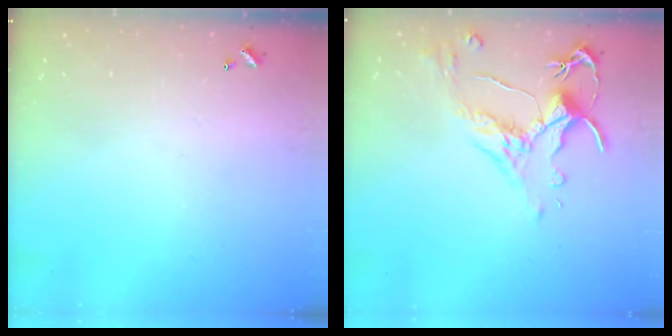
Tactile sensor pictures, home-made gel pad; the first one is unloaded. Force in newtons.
{"total": 2.5, "press": 2.1, "slide": 1.3}